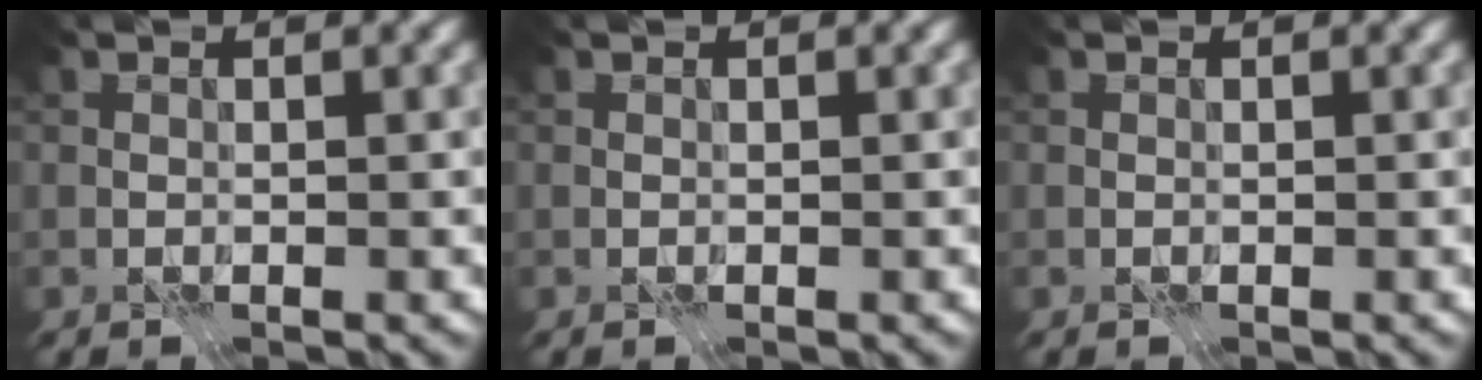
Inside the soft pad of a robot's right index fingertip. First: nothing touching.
{"total": 0.0}
{"total": 0.0}